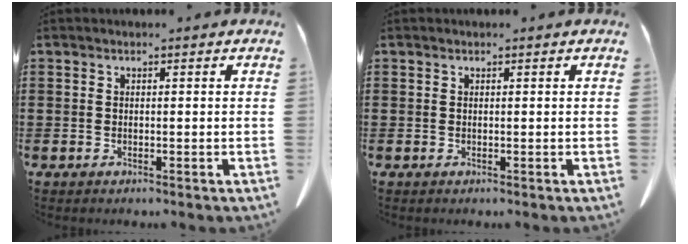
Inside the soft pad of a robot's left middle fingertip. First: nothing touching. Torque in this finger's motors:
{"motor_torque": [-0.23, 0.02, 0.02, 0.00]}